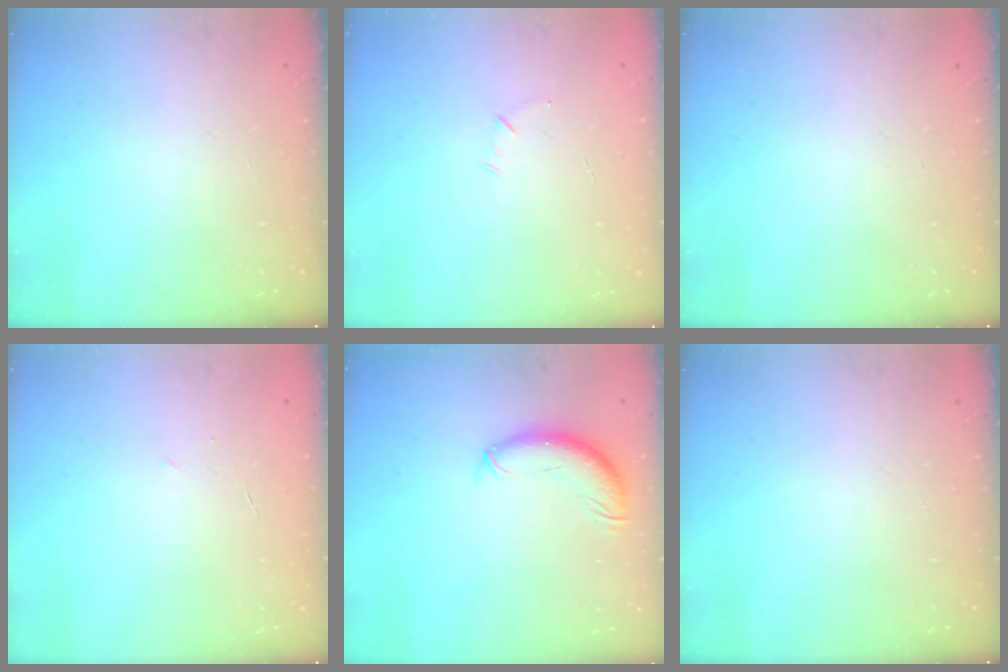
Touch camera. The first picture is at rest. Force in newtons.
{"total": 3.3, "press": 3.1, "slide": 0.9}
{"total": 0.0}
{"total": 2.2, "press": 2.1, "slide": 0.6}
{"total": 10.5, "press": 10.3, "slide": 2.0}
{"total": 0.0}